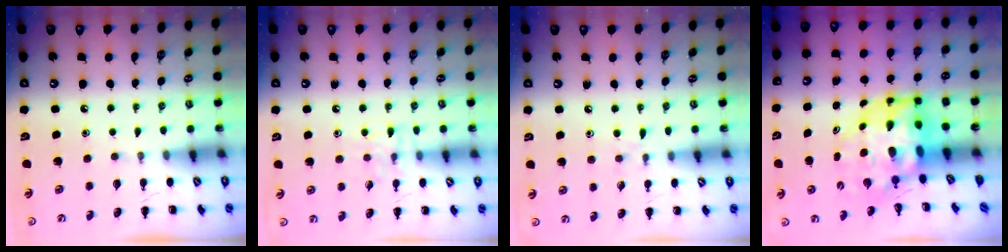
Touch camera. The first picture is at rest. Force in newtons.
{"total": 6.5, "press": 6.4, "slide": 0.7}
{"total": 4.6, "press": 4.3, "slide": 1.7}
{"total": 9.5, "press": 9.1, "slide": 2.7}